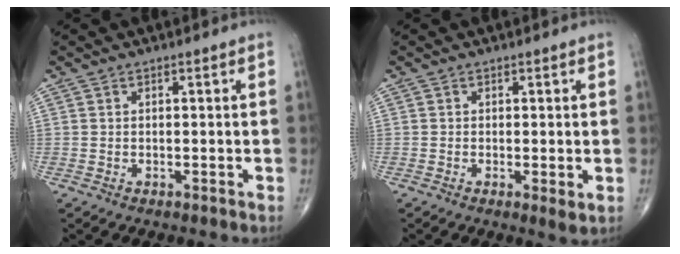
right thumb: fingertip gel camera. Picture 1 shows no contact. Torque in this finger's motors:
{"motor_torque": [-0.31, 0.09, -0.38, -0.10, 0.00]}